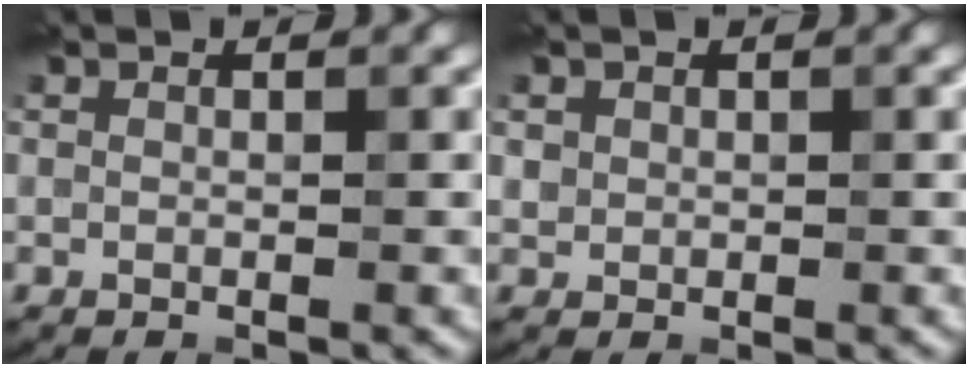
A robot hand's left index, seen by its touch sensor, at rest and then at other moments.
{"total": 0.8, "force": [0.2, 0.7, 0.1], "torque": [0.000, -0.006, 0.007]}